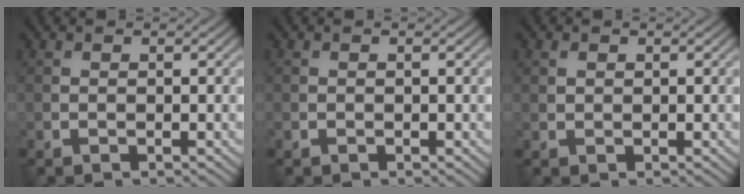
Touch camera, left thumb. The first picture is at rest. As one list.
[{"total": 0.0}, {"total": 1.0, "force": [0.5, 0.7, 0.4], "torque": [-0.010, -0.001, 0.010]}]